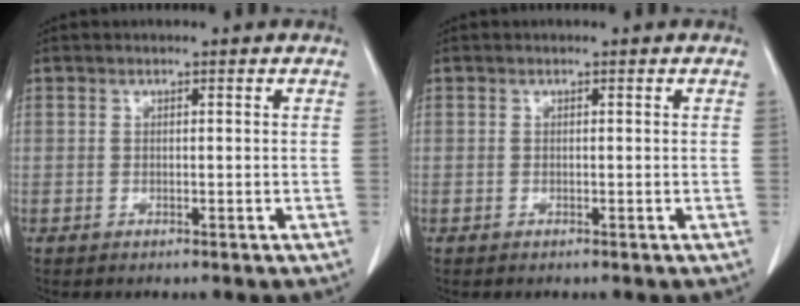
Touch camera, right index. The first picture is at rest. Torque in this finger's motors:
{"motor_torque": [0.00, 0.13, 0.01, 0.00]}